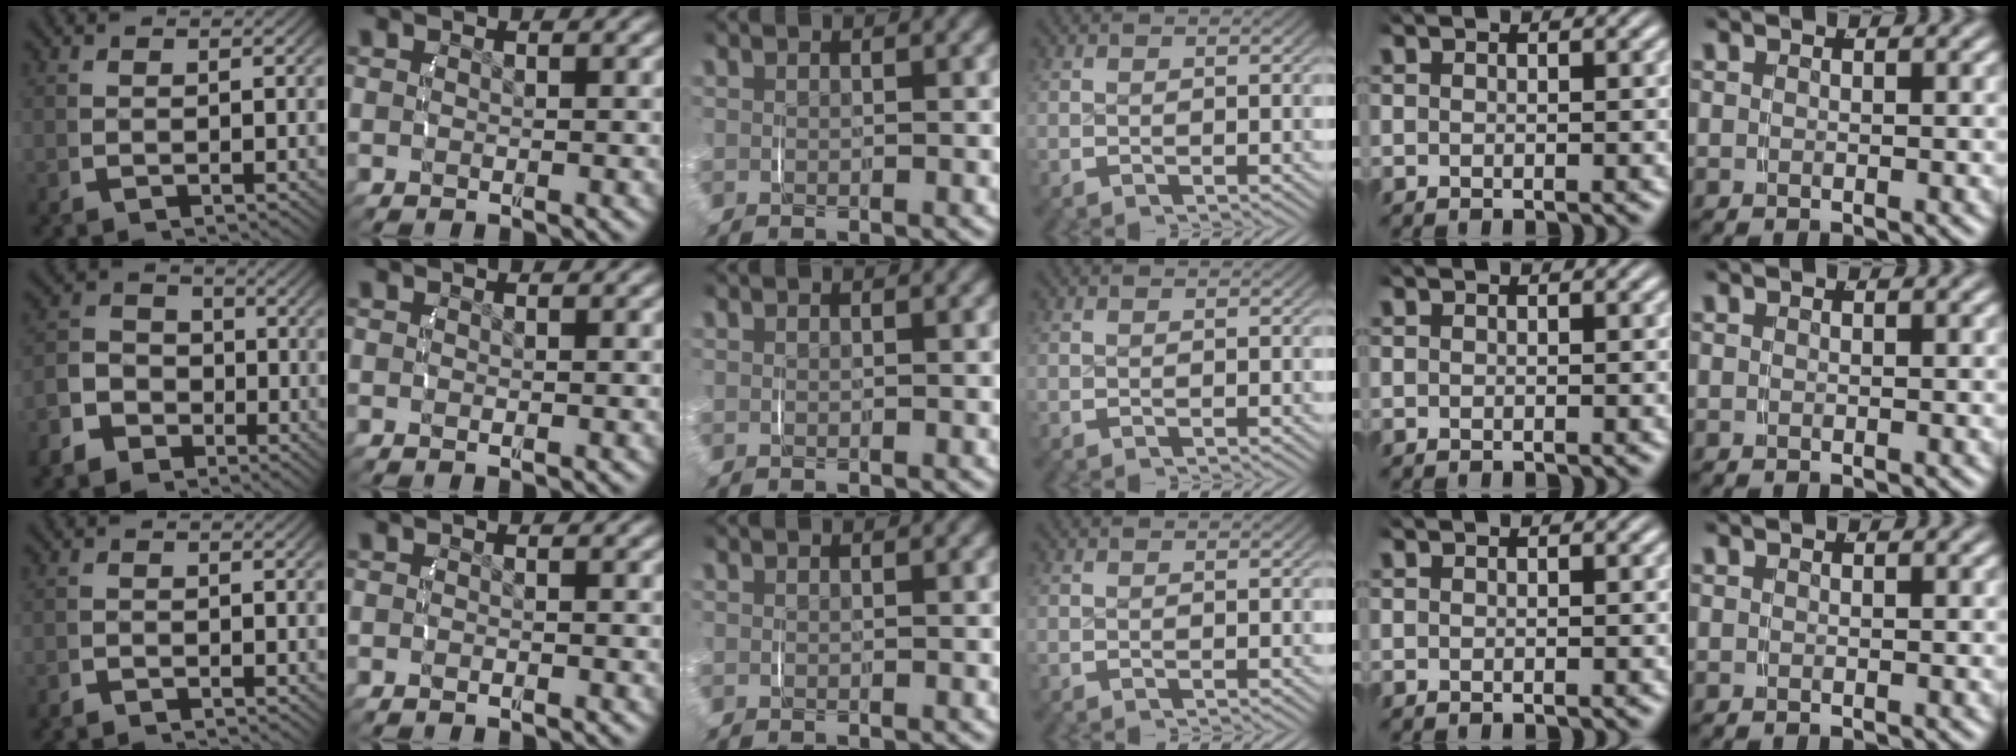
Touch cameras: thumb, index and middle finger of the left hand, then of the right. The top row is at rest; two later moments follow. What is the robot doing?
{"motion": "lift_and_place", "object": "napkin"}